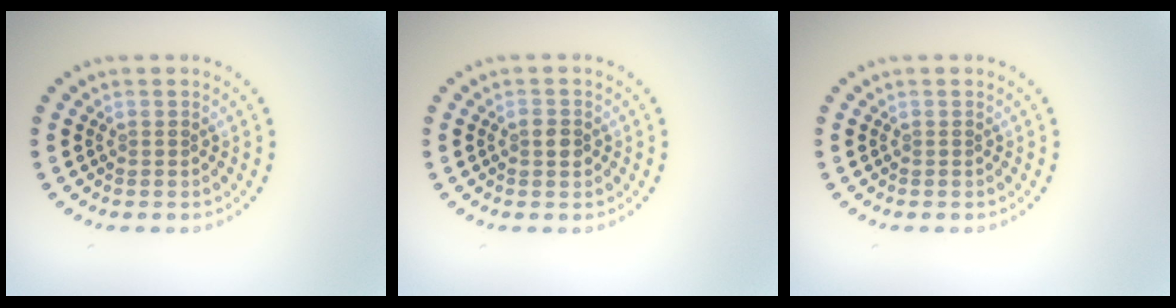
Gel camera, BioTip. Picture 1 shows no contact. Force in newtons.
{"total": 1.3, "press": 1.3, "slide": 0.1}
{"total": 0.0}